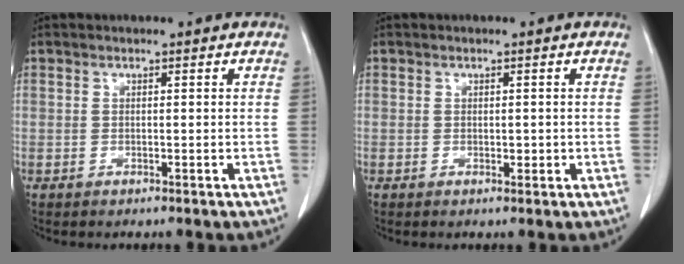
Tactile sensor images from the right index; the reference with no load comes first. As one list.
[{"total": 1.0, "force": [0.0, 0.7, 0.7], "torque": [-0.004, 0.001, 0.004]}]